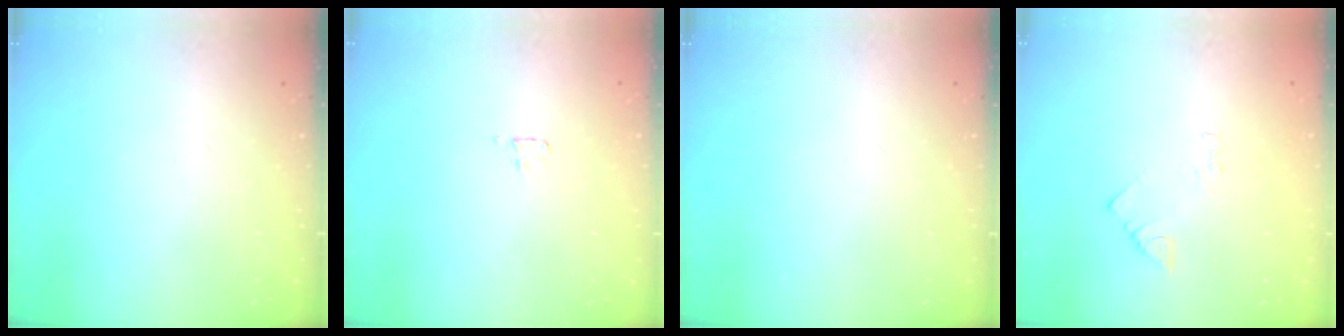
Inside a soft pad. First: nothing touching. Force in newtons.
{"total": 3.1, "press": 3.1, "slide": 0.4}
{"total": 0.0}
{"total": 4.2, "press": 4.1, "slide": 0.6}